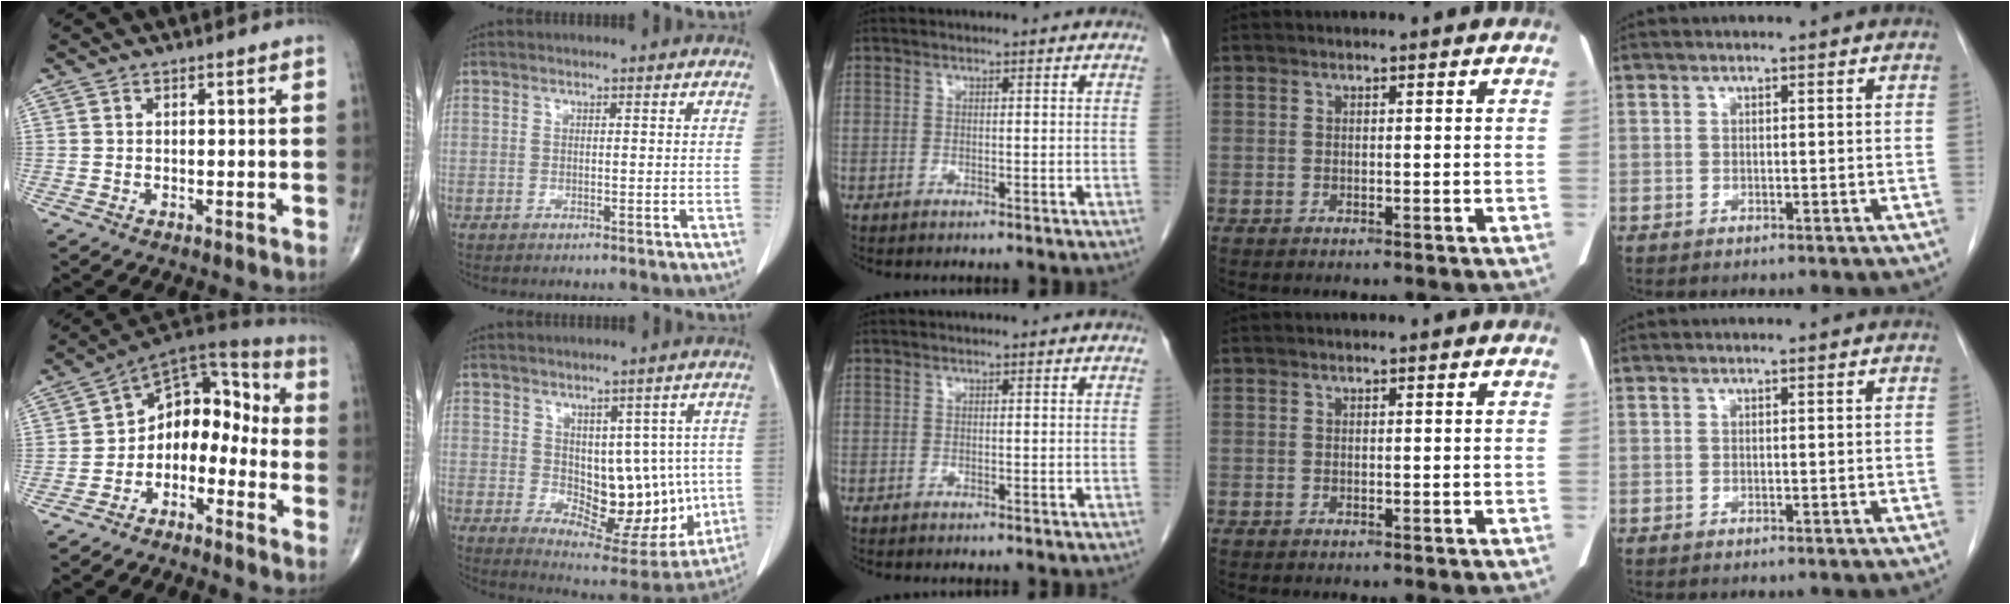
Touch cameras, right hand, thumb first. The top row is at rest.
{"thumb": {"total": 12.0, "force": [-4.0, 8.5, 7.5], "torque": [-0.066, 0.091, -0.083]}, "index": {"total": 13.1, "force": [-0.3, 7.4, 10.8], "torque": [-0.127, 0.005, 0.027]}}